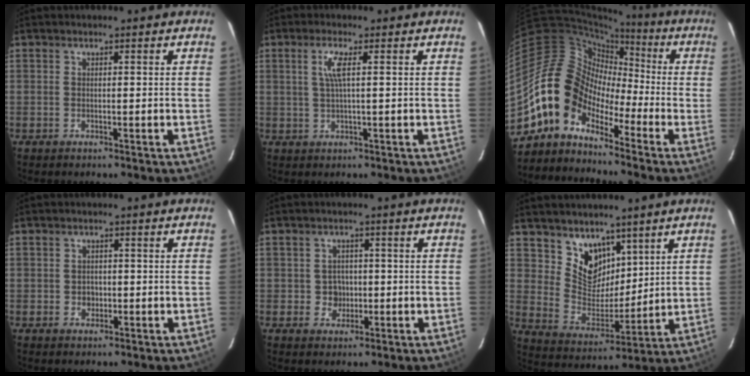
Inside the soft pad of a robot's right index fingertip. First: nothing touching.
{"total": 3.4, "force": [0.9, -0.1, 3.3], "torque": [-0.068, 0.001, 0.018]}
{"total": 10.5, "force": [-6.5, 7.2, 3.9], "torque": [-0.072, 0.042, -0.151]}
{"total": 2.0, "force": [-0.4, 1.9, 0.7], "torque": [-0.011, 0.004, -0.004]}
{"total": 3.4, "force": [-0.5, 3.3, 0.7], "torque": [-0.015, 0.010, -0.002]}
{"total": 9.5, "force": [6.3, 6.4, 3.2], "torque": [-0.054, -0.009, 0.131]}